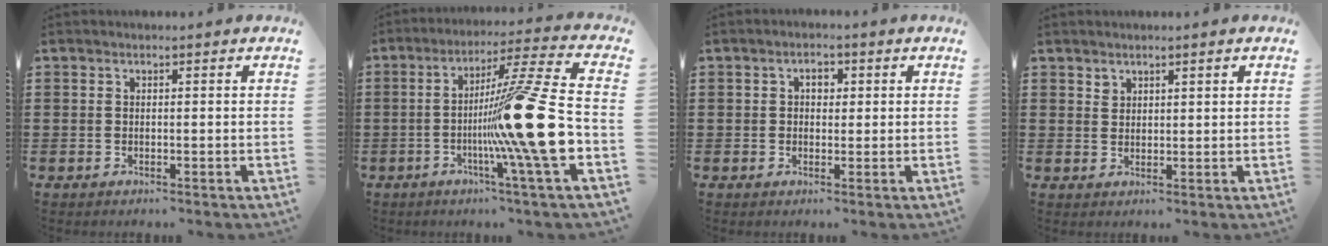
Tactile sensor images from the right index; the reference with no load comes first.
{"total": 18.8, "force": [-3.5, 0.4, 18.5], "torque": [-0.270, -0.012, -0.064]}
{"total": 2.3, "force": [0.4, 1.6, 1.5], "torque": [-0.035, 0.009, 0.005]}
{"total": 1.6, "force": [1.4, 0.8, 0.2], "torque": [-0.005, 0.001, 0.028]}